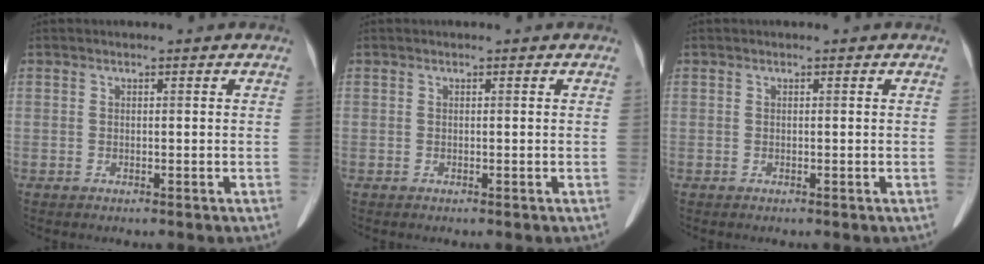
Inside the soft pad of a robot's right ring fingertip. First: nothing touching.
{"total": 0.0}
{"total": 0.0}